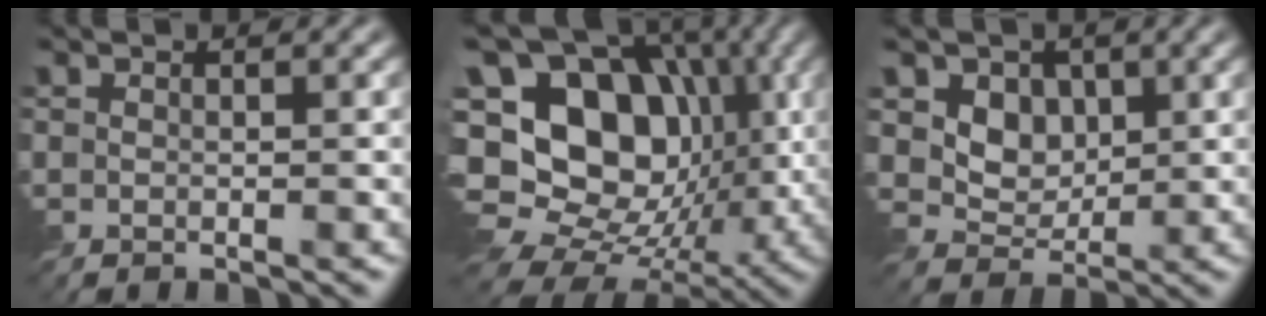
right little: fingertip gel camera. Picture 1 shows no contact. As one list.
[{"total": 17.3, "force": [0.1, 13.7, 10.7], "torque": [-0.206, 0.017, 0.008]}, {"total": 3.8, "force": [1.0, 3.1, 2.0], "torque": [-0.048, -0.019, 0.019]}]